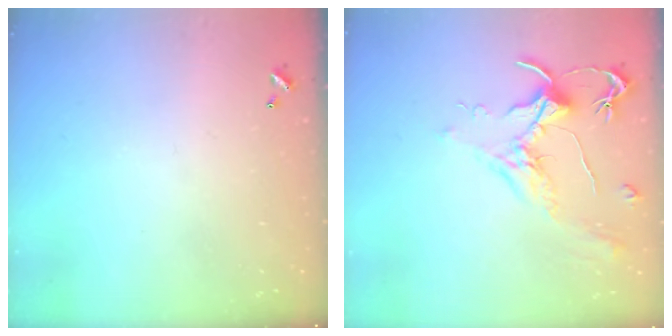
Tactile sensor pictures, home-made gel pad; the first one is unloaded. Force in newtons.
{"total": 1.8, "press": 1.7, "slide": 0.8}